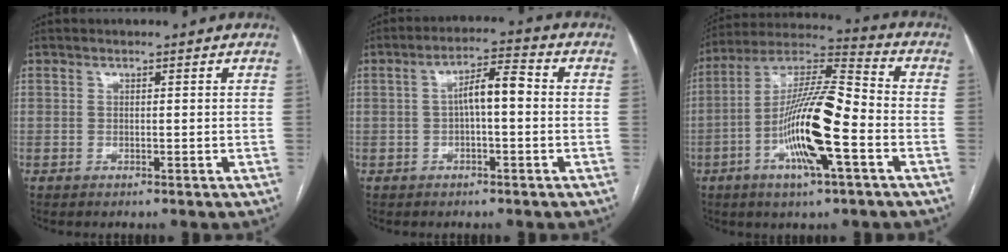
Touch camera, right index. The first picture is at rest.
{"total": 5.6, "force": [-0.1, 1.3, 5.5], "torque": [-0.092, 0.023, -0.002]}
{"total": 16.4, "force": [-5.0, 2.0, 15.5], "torque": [-0.298, 0.001, -0.090]}